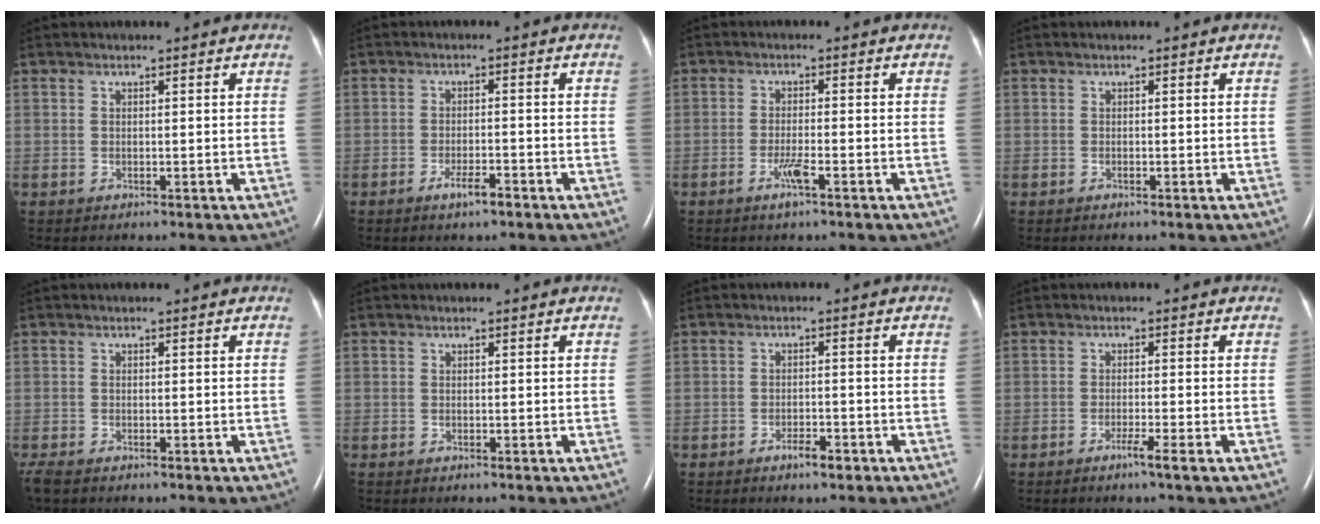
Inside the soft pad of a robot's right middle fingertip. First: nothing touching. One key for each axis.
{"total": 3.0, "fx": -2.0, "fy": 0.5, "fz": 2.1, "tx": -0.040, "ty": 0.000, "tz": -0.035}
{"total": 2.7, "fx": -1.6, "fy": 0.0, "fz": 2.2, "tx": -0.048, "ty": -0.004, "tz": -0.031}
{"total": 0.0}
{"total": 2.5, "fx": -1.9, "fy": 0.9, "fz": 1.3, "tx": -0.036, "ty": -0.009, "tz": -0.033}
{"total": 0.0}
{"total": 2.6, "fx": -1.8, "fy": 0.7, "fz": 1.8, "tx": -0.030, "ty": 0.001, "tz": -0.028}
{"total": 2.4, "fx": -1.4, "fy": -0.5, "fz": 1.9, "tx": -0.034, "ty": -0.004, "tz": -0.027}